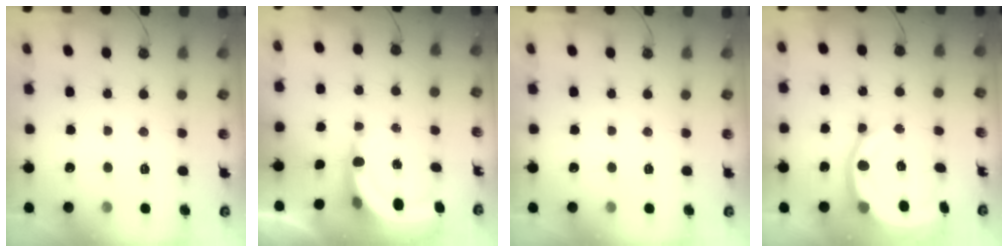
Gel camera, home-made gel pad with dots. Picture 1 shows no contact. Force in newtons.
{"total": 5.2, "press": 5.2, "slide": 0.6}
{"total": 0.0}
{"total": 10.7, "press": 10.6, "slide": 1.5}